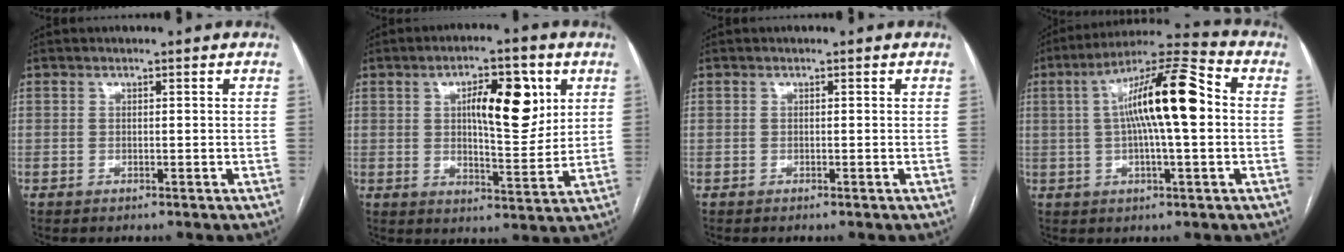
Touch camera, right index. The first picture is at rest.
{"total": 11.1, "force": [3.6, 3.6, 9.9], "torque": [-0.151, 0.009, 0.061]}
{"total": 0.0}
{"total": 14.6, "force": [1.4, 1.9, 14.4], "torque": [-0.248, 0.029, 0.017]}